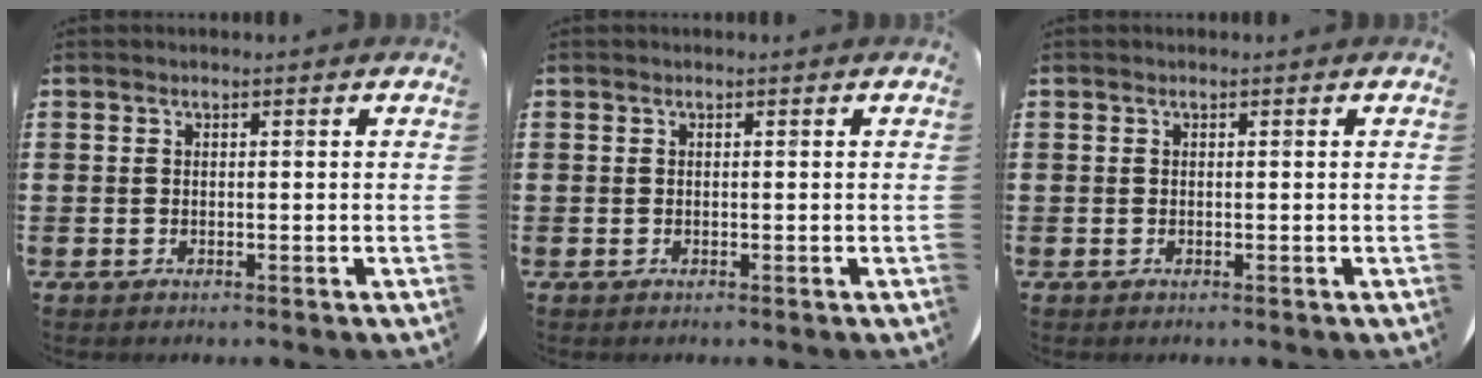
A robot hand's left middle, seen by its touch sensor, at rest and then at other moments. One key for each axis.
{"total": 0.0}
{"total": 0.0}